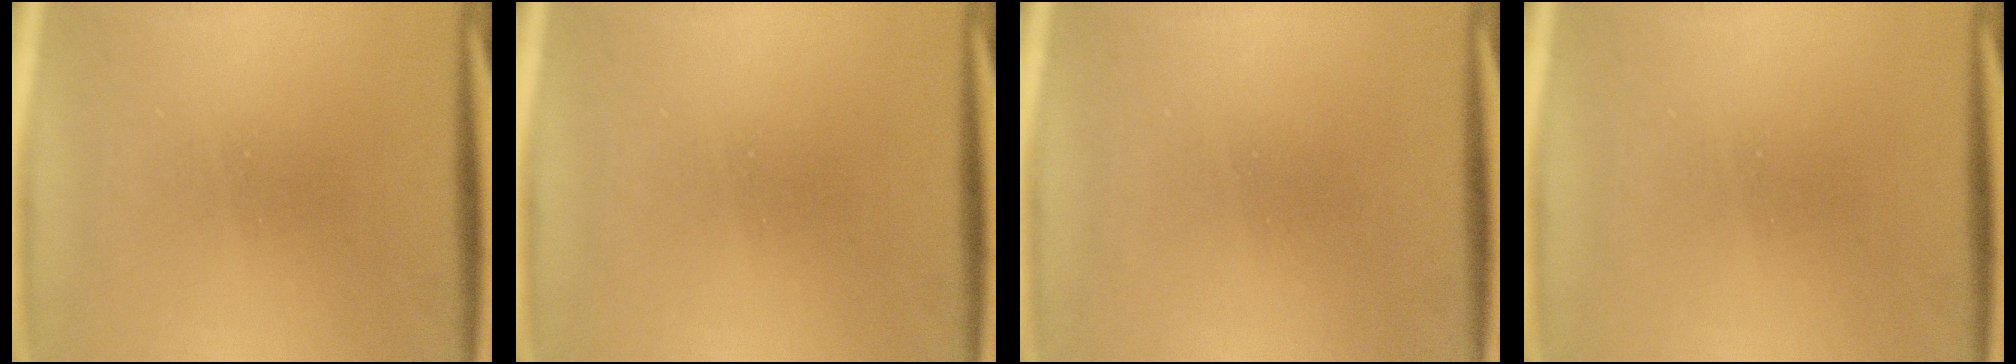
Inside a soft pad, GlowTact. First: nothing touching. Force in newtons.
{"total": 0.0}
{"total": 1.9}
{"total": 0.0}